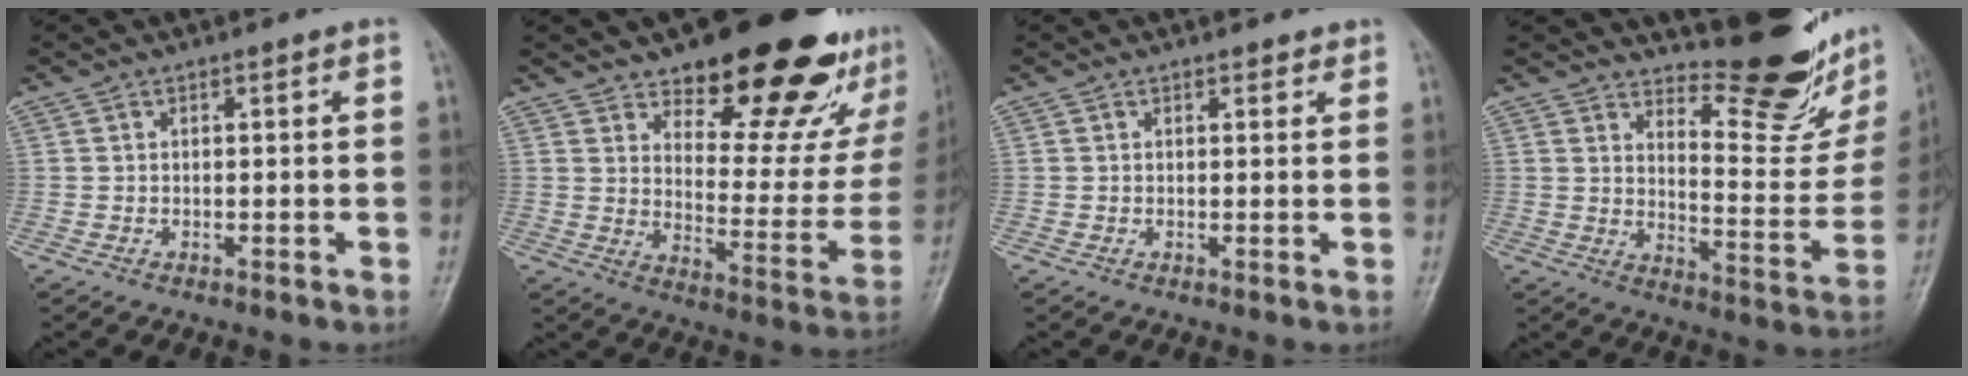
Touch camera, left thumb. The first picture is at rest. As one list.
[{"total": 25.3, "force": [17.7, 10.1, 15.0], "torque": [-0.157, -0.111, 0.238]}, {"total": 1.3, "force": [1.0, 0.7, 0.5], "torque": [0.004, -0.005, 0.008]}, {"total": 18.2, "force": [14.9, 4.9, 9.2], "torque": [-0.084, -0.143, 0.199]}]